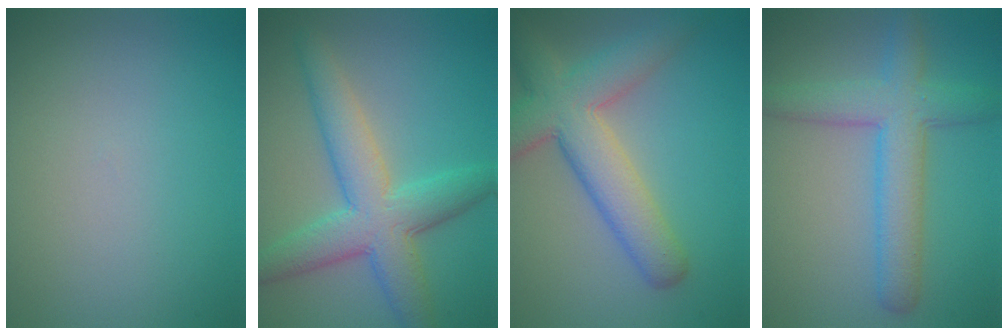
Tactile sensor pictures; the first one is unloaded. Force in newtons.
{"total": 6.5, "press": 6.5, "slide": 0.2}
{"total": 7.3, "press": 7.3, "slide": 0.5}
{"total": 5.3, "press": 5.3, "slide": 0.2}